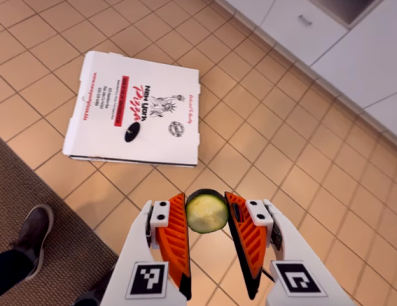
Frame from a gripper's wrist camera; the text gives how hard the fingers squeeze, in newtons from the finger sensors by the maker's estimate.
{"total": 7.0, "left": 7.0, "right": 7.0}